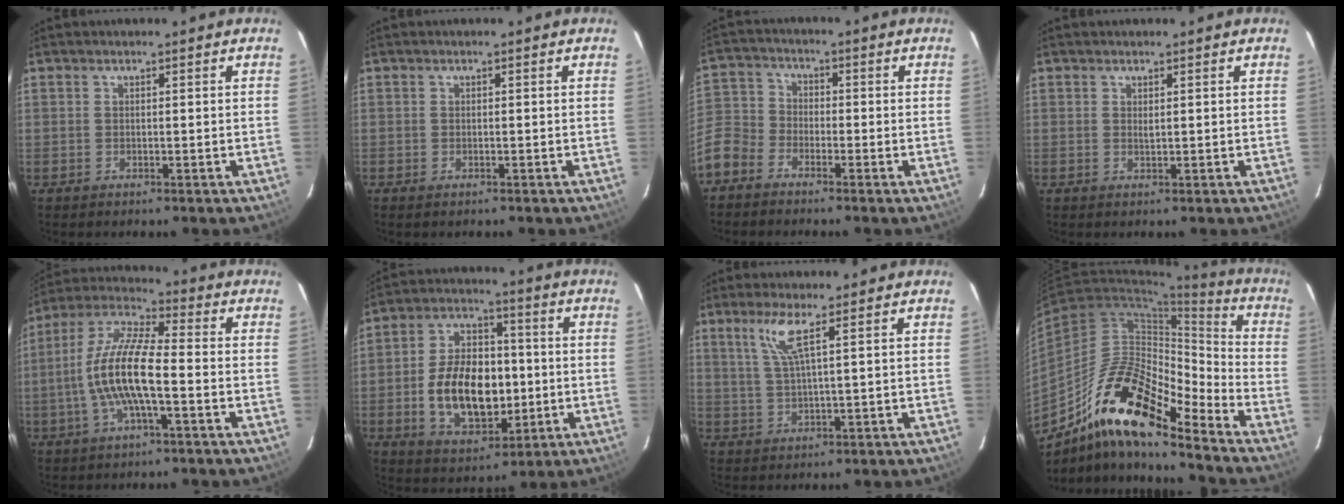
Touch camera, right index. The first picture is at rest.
{"total": 0.6, "force": [-0.4, 0.4, 0.2], "torque": [-0.004, -0.003, -0.008]}
{"total": 7.8, "force": [-5.0, 5.4, 2.6], "torque": [-0.062, 0.017, -0.119]}
{"total": 0.8, "force": [0.4, 0.3, 0.6], "torque": [-0.011, 0.001, 0.007]}
{"total": 13.0, "force": [-2.7, 2.9, 12.4], "torque": [-0.252, 0.004, -0.058]}
{"total": 16.0, "force": [-2.3, 9.6, 12.5], "torque": [-0.245, 0.016, -0.025]}
{"total": 4.9, "force": [2.6, -0.4, 4.2], "torque": [-0.086, -0.003, 0.058]}
{"total": 19.4, "force": [-13.7, 4.7, 12.9], "torque": [-0.214, 0.001, -0.260]}